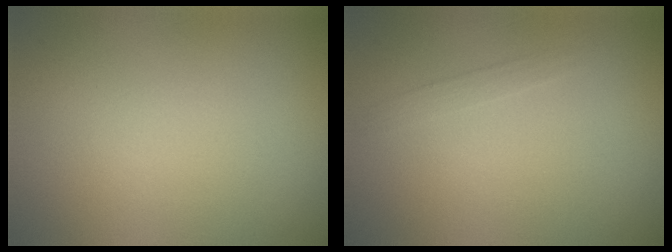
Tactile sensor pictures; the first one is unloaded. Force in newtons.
{"total": 0.9, "press": 0.9, "slide": 0.0}